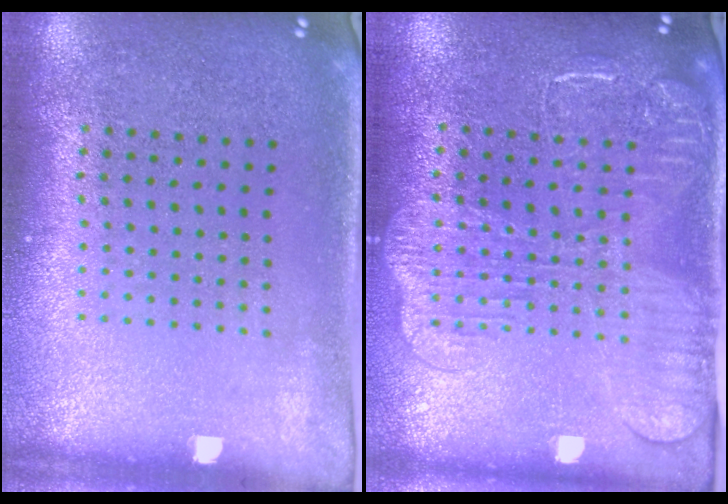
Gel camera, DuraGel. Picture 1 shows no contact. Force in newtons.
{"total": 2.2, "press": 2.0, "slide": 0.9}